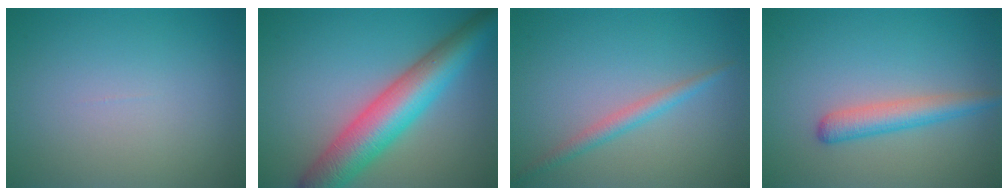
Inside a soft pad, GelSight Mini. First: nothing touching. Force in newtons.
{"total": 8.4, "press": 8.4, "slide": 0.4}
{"total": 1.9, "press": 1.9, "slide": 0.1}
{"total": 2.9, "press": 2.9, "slide": 0.1}